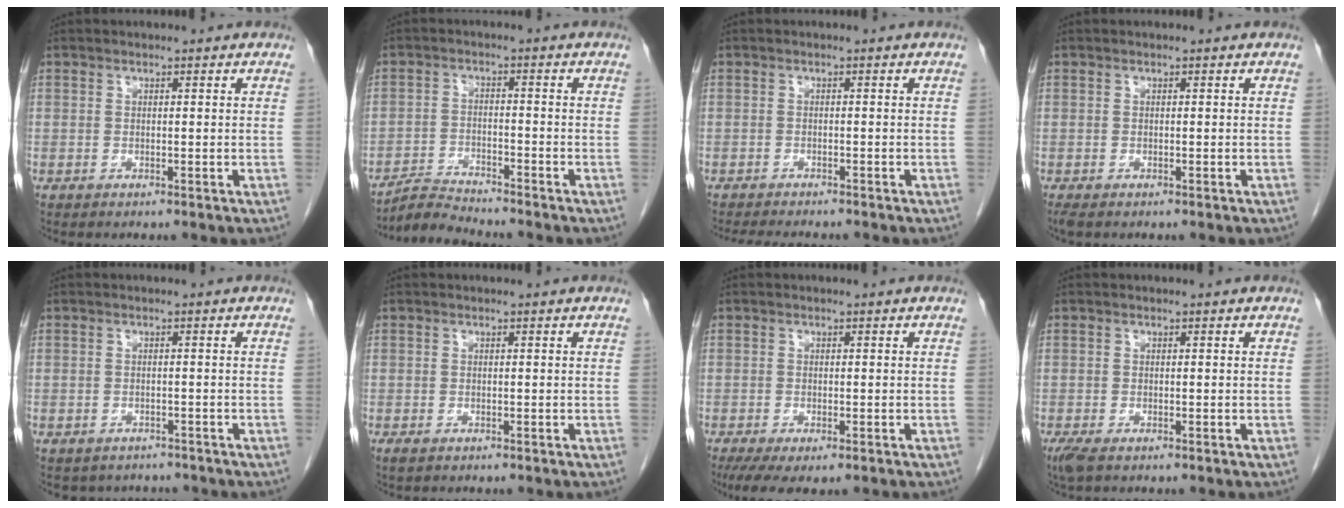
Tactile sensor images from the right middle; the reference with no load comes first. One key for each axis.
{"total": 4.2, "fx": -4.1, "fy": -0.7, "fz": -0.3, "tx": 0.001, "ty": -0.014, "tz": -0.074}
{"total": 5.5, "fx": -5.0, "fy": 0.8, "fz": 2.2, "tx": -0.030, "ty": -0.011, "tz": -0.075}
{"total": 1.5, "fx": -1.2, "fy": 0.6, "fz": 0.8, "tx": -0.014, "ty": -0.005, "tz": -0.018}
{"total": 4.3, "fx": -3.7, "fy": 2.1, "fz": 0.2, "tx": 0.001, "ty": 0.006, "tz": -0.046}
{"total": 0.9, "fx": -0.6, "fy": 0.4, "fz": 0.5, "tx": -0.015, "ty": -0.002, "tz": -0.006}
{"total": 6.2, "fx": -4.1, "fy": 2.0, "fz": 4.2, "tx": -0.063, "ty": -0.017, "tz": -0.064}
{"total": 2.4, "fx": -1.6, "fy": 0.8, "fz": 1.6, "tx": -0.038, "ty": -0.009, "tz": -0.026}